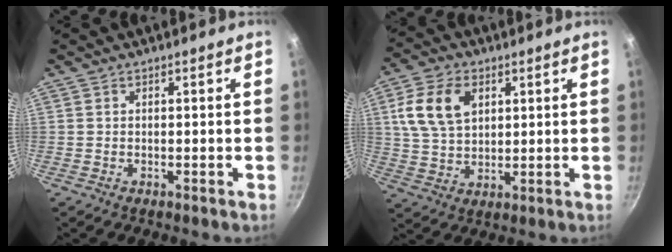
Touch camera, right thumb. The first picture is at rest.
{"total": 11.1, "force": [3.6, 7.5, 7.5], "torque": [-0.125, -0.002, 0.069]}